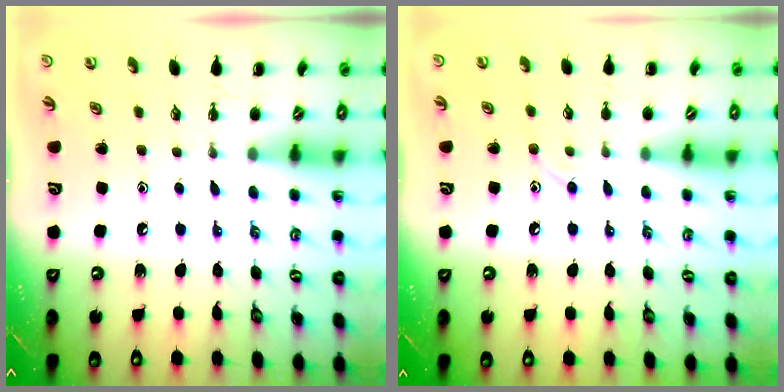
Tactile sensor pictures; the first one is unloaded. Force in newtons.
{"total": 8.1, "press": 7.7, "slide": 2.6}